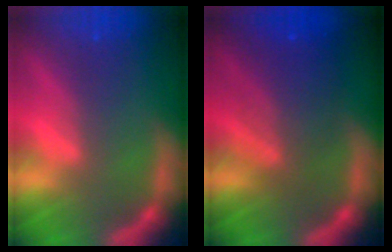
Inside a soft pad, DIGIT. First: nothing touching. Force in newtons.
{"total": 6.0}